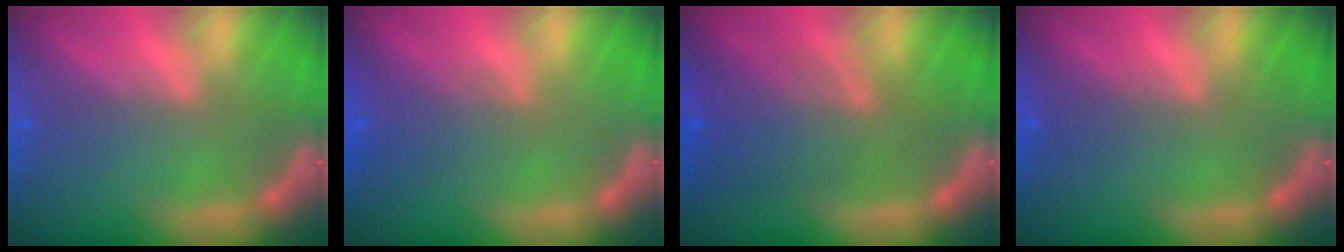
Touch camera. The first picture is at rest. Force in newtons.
{"total": 3.0}
{"total": 6.5}
{"total": 0.9}